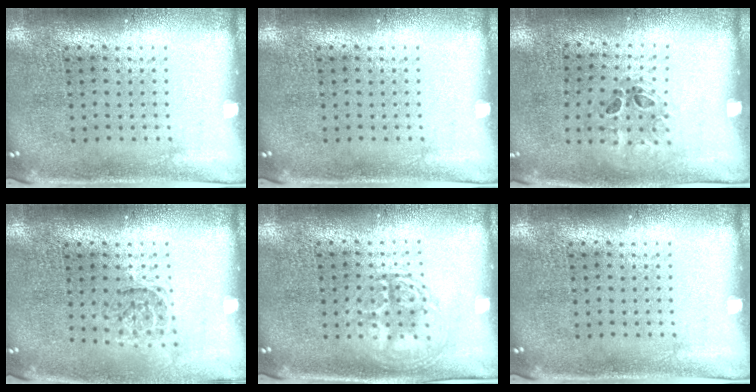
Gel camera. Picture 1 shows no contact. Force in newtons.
{"total": 0.0}
{"total": 1.2, "press": 0.7, "slide": 1.0}
{"total": 1.2, "press": 1.1, "slide": 0.5}
{"total": 2.7, "press": 2.7, "slide": 0.3}
{"total": 0.0}